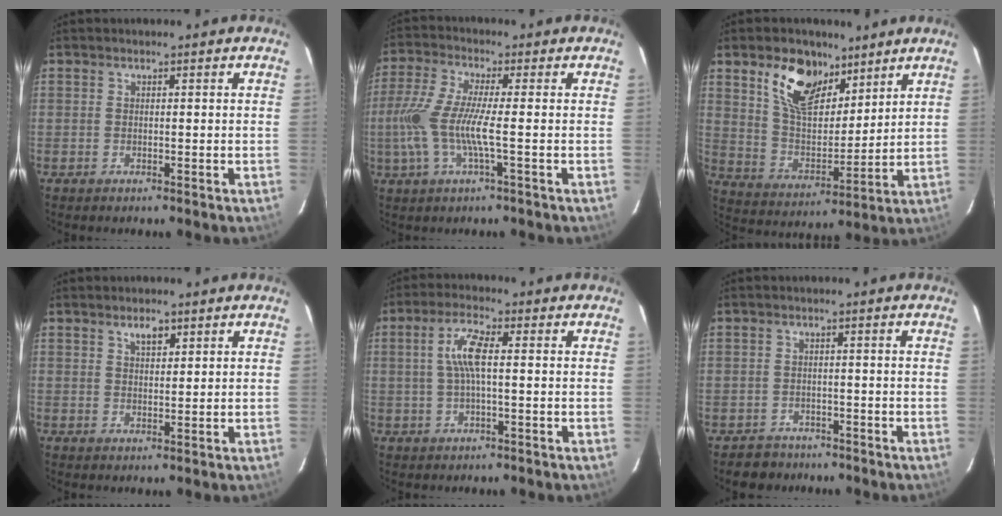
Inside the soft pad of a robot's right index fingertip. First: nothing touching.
{"total": 9.8, "force": [-1.9, 0.6, 9.6], "torque": [-0.214, -0.004, -0.035]}
{"total": 14.1, "force": [8.6, 7.6, 8.2], "torque": [-0.152, 0.011, 0.161]}
{"total": 2.7, "force": [1.8, 1.2, 1.7], "torque": [-0.025, 0.005, 0.031]}
{"total": 6.5, "force": [0.6, 1.3, 6.3], "torque": [-0.124, 0.009, 0.013]}
{"total": 3.9, "force": [-2.8, 2.7, -0.3], "torque": [0.000, 0.019, -0.042]}